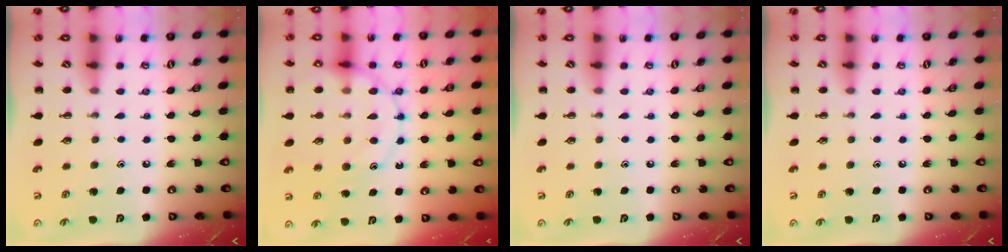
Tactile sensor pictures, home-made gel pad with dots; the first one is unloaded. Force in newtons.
{"total": 16.2, "press": 16.1, "slide": 2.0}
{"total": 0.0}
{"total": 0.0}